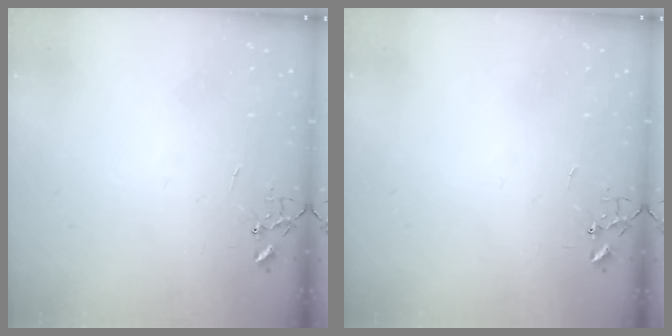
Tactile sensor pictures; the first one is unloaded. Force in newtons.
{"total": 0.0}